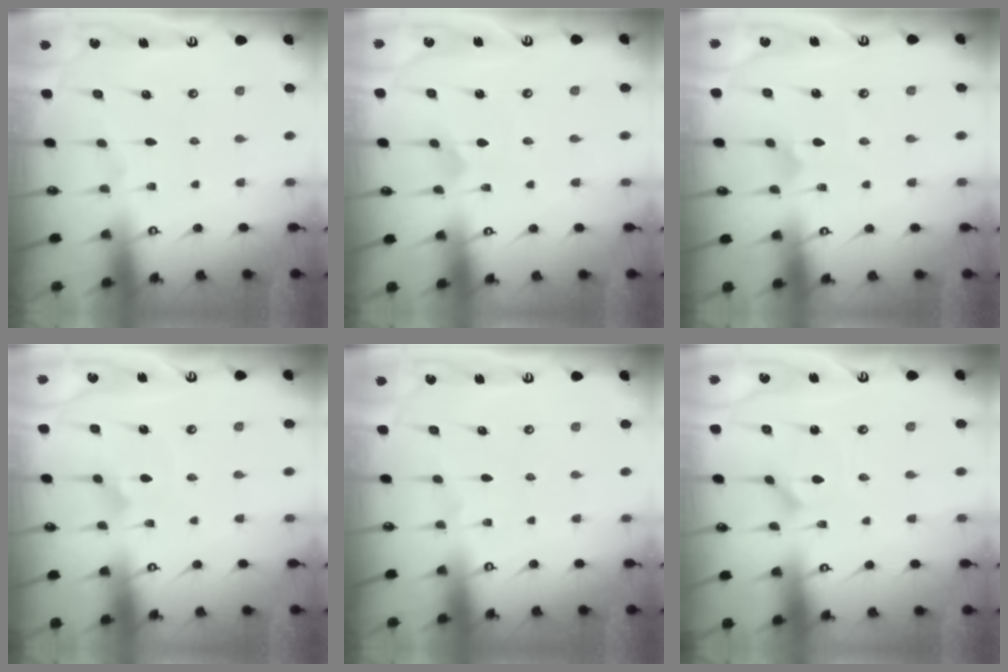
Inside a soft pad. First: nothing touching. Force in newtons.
{"total": 1.4, "press": 1.4, "slide": 0.1}
{"total": 2.7, "press": 2.6, "slide": 0.5}
{"total": 2.5, "press": 2.5, "slide": 0.1}
{"total": 0.0}
{"total": 1.2, "press": 1.2, "slide": 0.2}